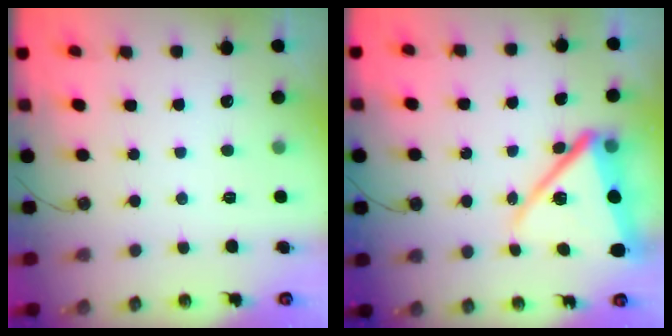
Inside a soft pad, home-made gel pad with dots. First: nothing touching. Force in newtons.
{"total": 16.8, "press": 16.8, "slide": 1.5}